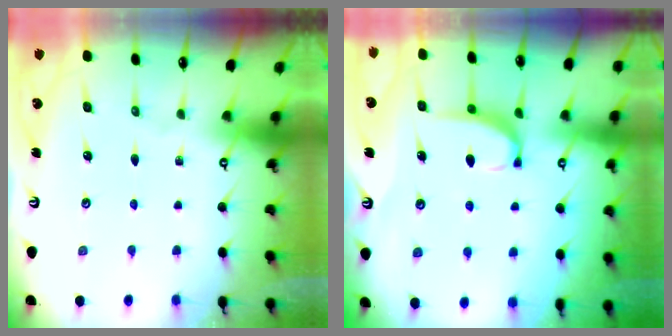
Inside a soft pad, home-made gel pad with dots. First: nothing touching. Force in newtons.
{"total": 2.9, "press": 2.7, "slide": 0.9}